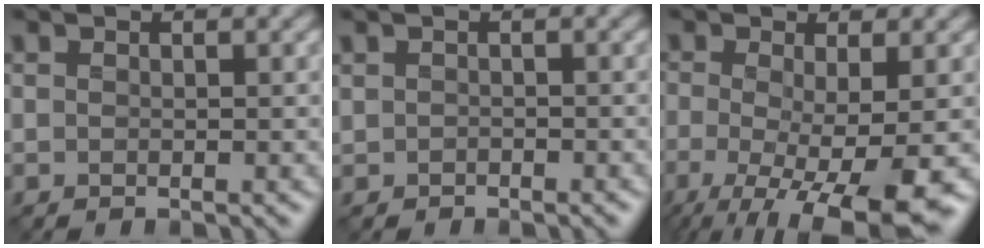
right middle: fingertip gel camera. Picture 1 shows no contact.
{"total": 0.9, "force": [-0.7, 0.2, -0.5], "torque": [0.015, -0.002, -0.010]}
{"total": 7.9, "force": [-3.1, 1.8, 7.0], "torque": [-0.106, -0.019, -0.048]}